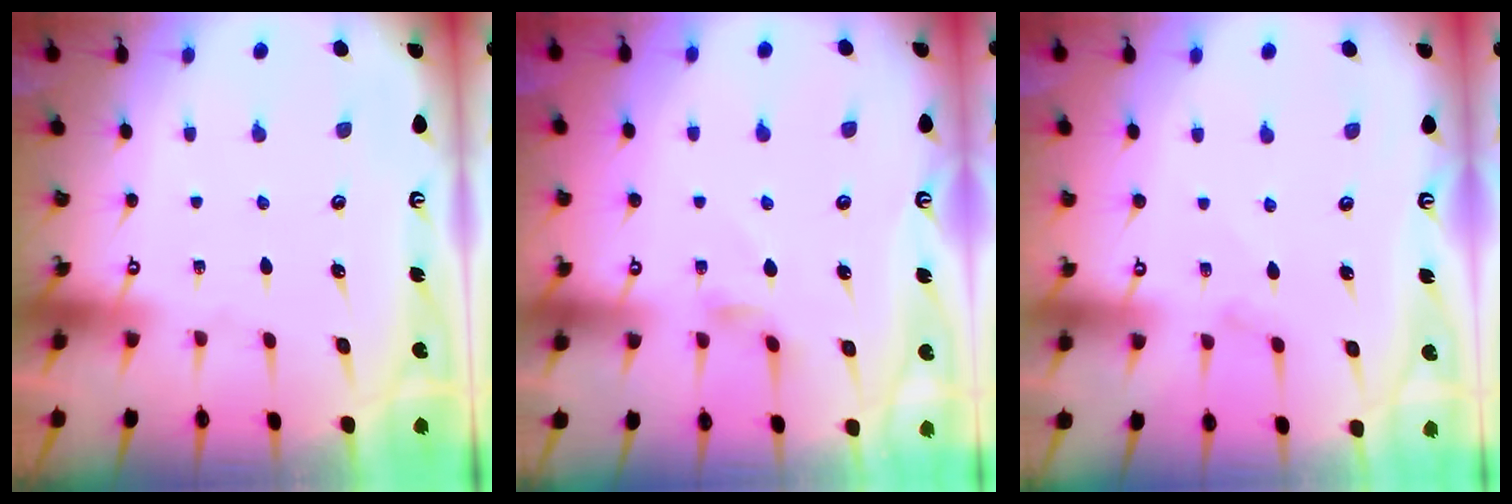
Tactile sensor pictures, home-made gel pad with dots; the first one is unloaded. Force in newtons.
{"total": 2.7, "press": 2.7, "slide": 0.5}
{"total": 0.0}